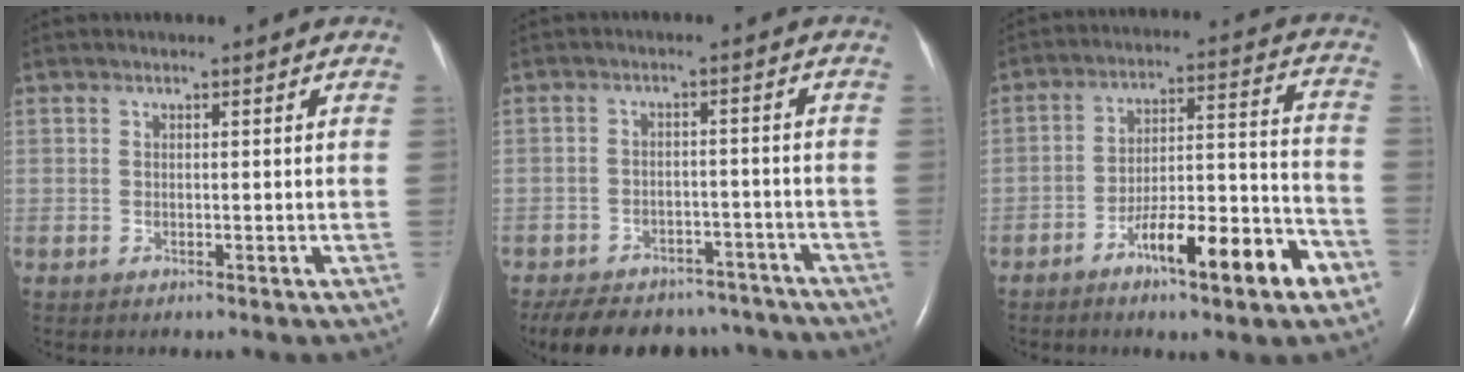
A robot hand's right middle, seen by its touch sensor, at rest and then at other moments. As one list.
[{"total": 17.0, "force": [-14.4, 7.2, 5.6], "torque": [-0.136, -0.002, -0.190]}, {"total": 14.2, "force": [-7.8, 2.0, 11.6], "torque": [-0.177, 0.013, -0.119]}]